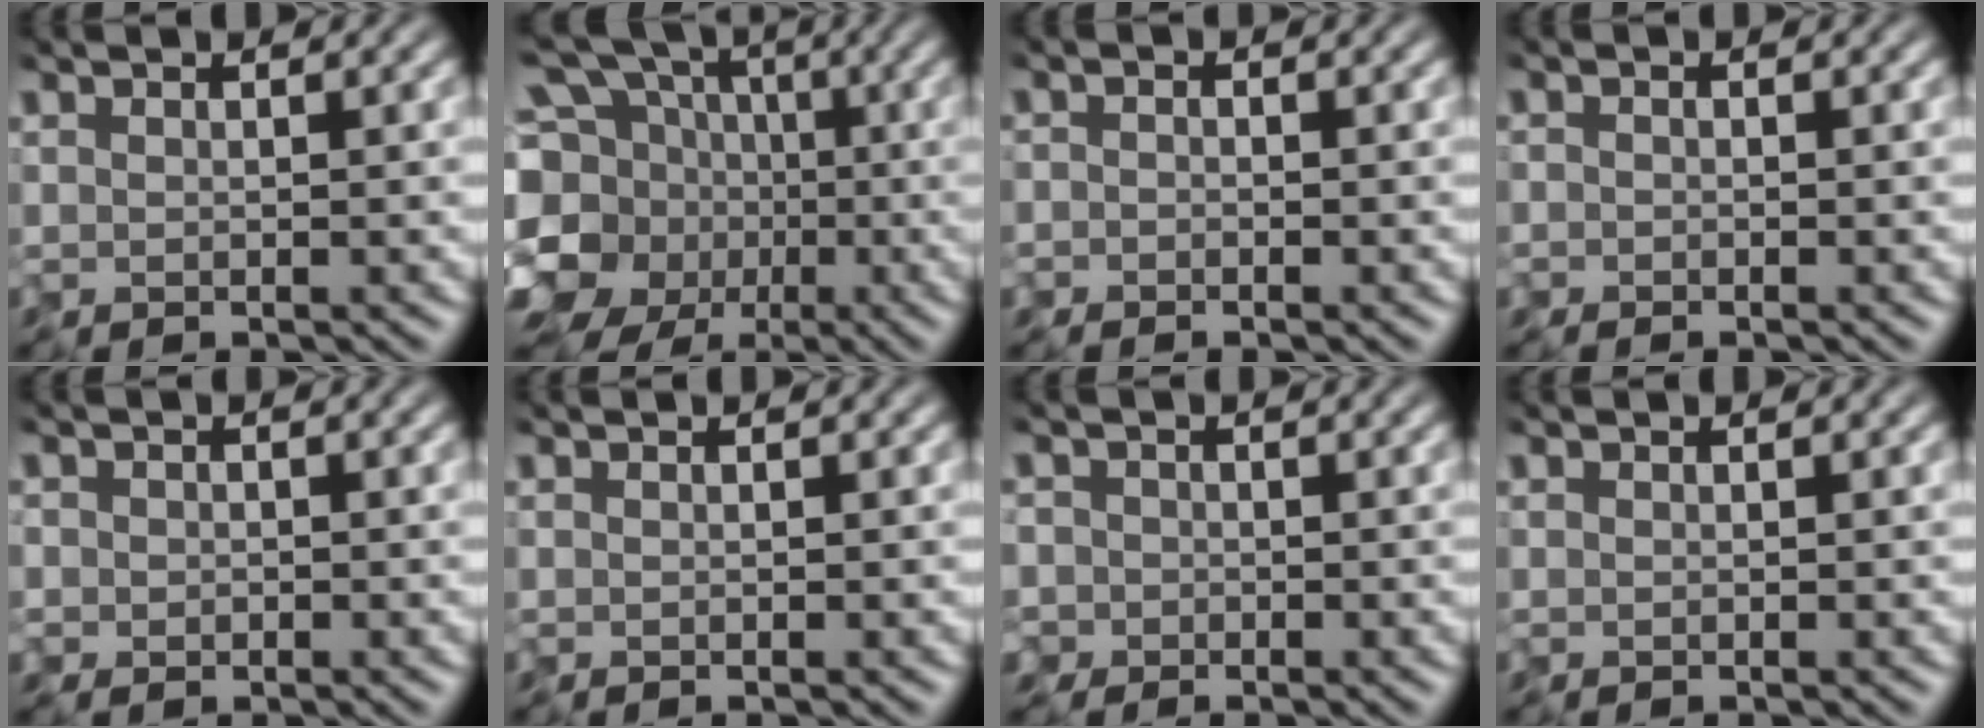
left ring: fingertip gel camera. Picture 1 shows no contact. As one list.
[{"total": 11.7, "force": [-2.5, 10.1, 5.3], "torque": [-0.128, -0.012, -0.051]}, {"total": 1.1, "force": [-1.0, 0.5, 0.1], "torque": [0.004, -0.003, -0.024]}, {"total": 0.8, "force": [-0.8, 0.3, 0.0], "torque": [0.003, -0.003, -0.017]}, {"total": 1.2, "force": [-0.6, 1.0, 0.1], "torque": [0.001, -0.006, -0.014]}, {"total": 0.0}, {"total": 1.8, "force": [-0.8, 1.6, -0.1], "torque": [0.007, -0.007, -0.016]}, {"total": 0.0}]